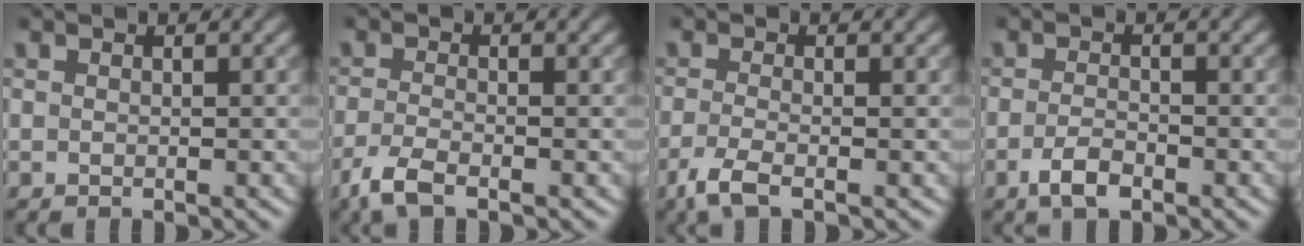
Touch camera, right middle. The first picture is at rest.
{"total": 3.0, "force": [-2.2, 0.7, 1.9], "torque": [-0.051, -0.010, -0.054]}
{"total": 3.0, "force": [-1.9, 0.8, 2.2], "torque": [-0.052, -0.011, -0.046]}
{"total": 2.3, "force": [-1.5, 0.7, 1.5], "torque": [-0.038, -0.003, -0.033]}